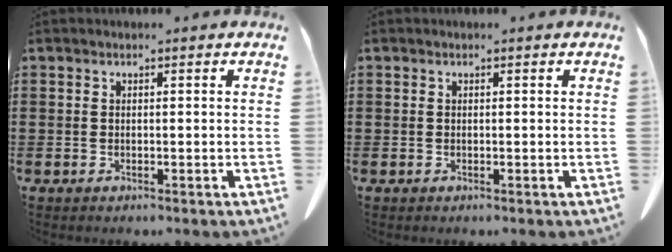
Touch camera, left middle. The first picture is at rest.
{"total": 0.0}